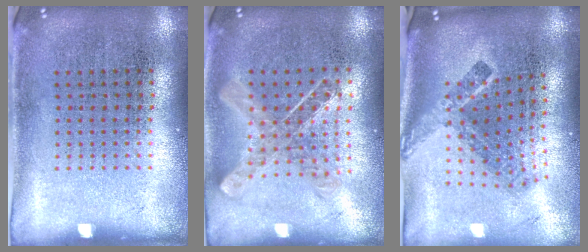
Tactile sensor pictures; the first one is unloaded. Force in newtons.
{"total": 1.0, "press": 1.0, "slide": 0.2}
{"total": 2.4, "press": 1.6, "slide": 1.8}